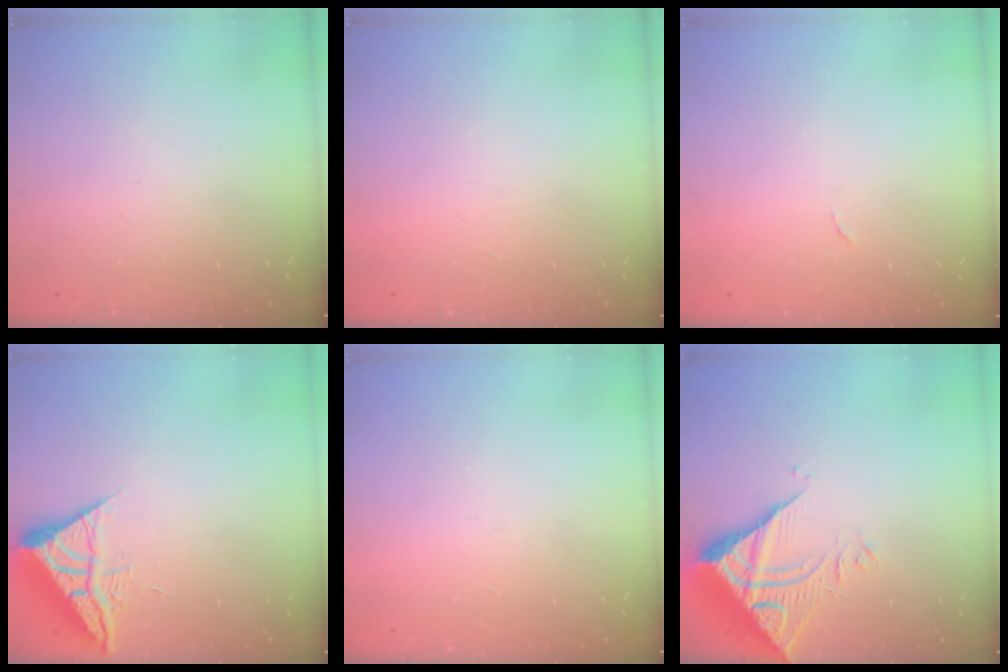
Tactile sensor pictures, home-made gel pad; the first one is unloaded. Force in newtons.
{"total": 1.6, "press": 1.5, "slide": 0.1}
{"total": 3.8, "press": 3.8, "slide": 0.2}
{"total": 6.4, "press": 6.4, "slide": 0.2}
{"total": 1.6, "press": 1.6, "slide": 0.1}
{"total": 9.0, "press": 8.9, "slide": 0.8}